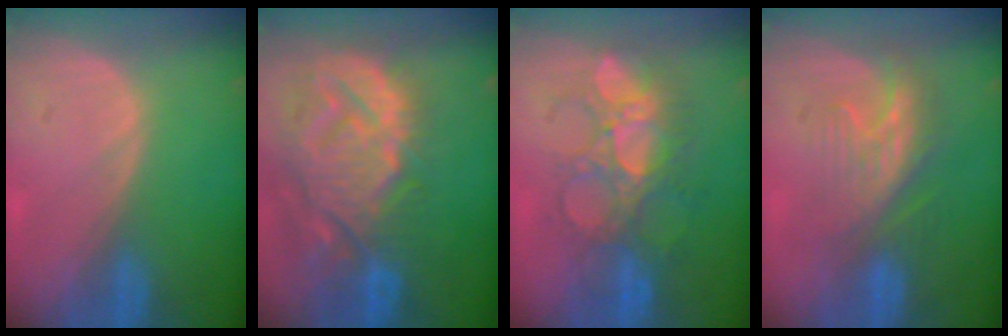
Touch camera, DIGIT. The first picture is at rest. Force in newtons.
{"total": 14.3, "press": 12.3, "slide": 7.4}
{"total": 8.7, "press": 8.6, "slide": 1.5}
{"total": 7.8, "press": 7.2, "slide": 3.1}